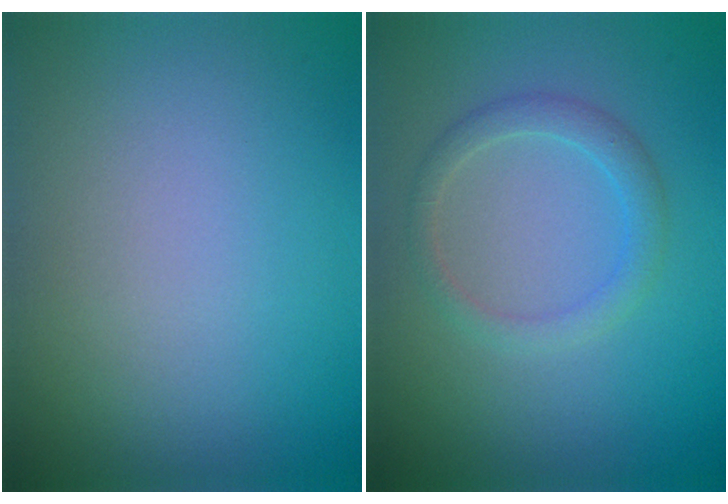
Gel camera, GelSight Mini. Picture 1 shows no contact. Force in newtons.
{"total": 2.0, "press": 2.0, "slide": 0.3}